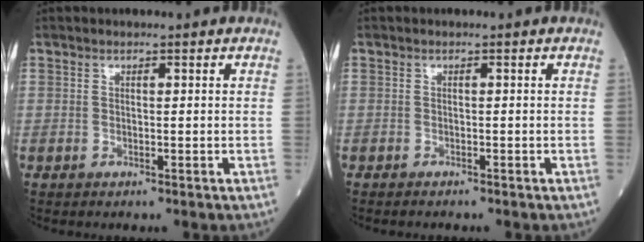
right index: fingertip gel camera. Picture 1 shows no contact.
{"total": 0.7, "force": [-0.7, 0.1, 0.2], "torque": [-0.009, -0.002, -0.010]}